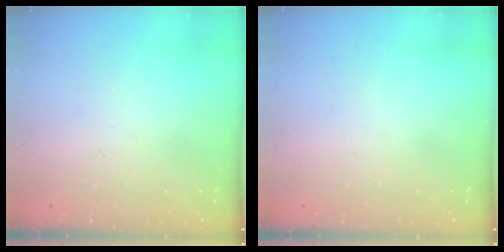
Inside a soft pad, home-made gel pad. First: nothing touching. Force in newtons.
{"total": 0.0}